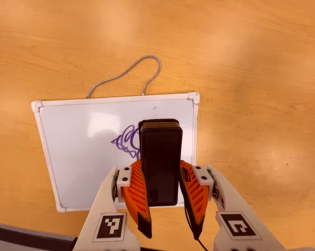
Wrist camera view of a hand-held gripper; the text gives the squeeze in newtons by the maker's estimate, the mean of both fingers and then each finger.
{"total": 9.3, "left": 7.9, "right": 10.6}